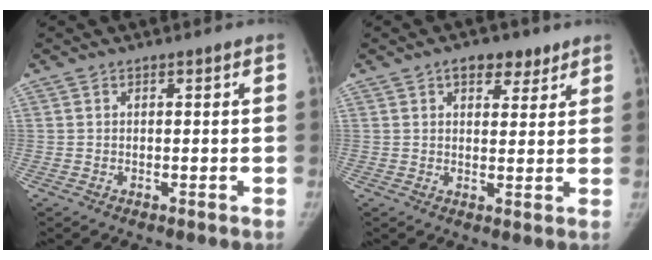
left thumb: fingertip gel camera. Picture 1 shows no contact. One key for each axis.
{"total": 5.5, "fx": 3.4, "fy": 3.1, "fz": 3.0, "tx": -0.011, "ty": -0.014, "tz": 0.047}